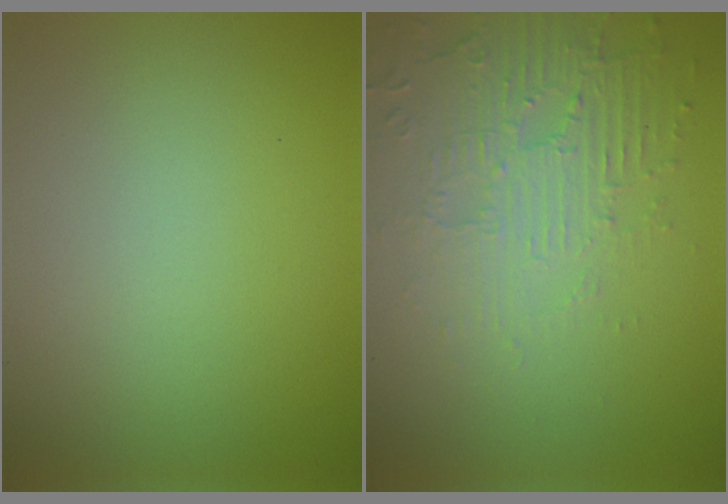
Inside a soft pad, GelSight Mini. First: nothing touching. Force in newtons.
{"total": 4.5, "press": 3.3, "slide": 3.1}